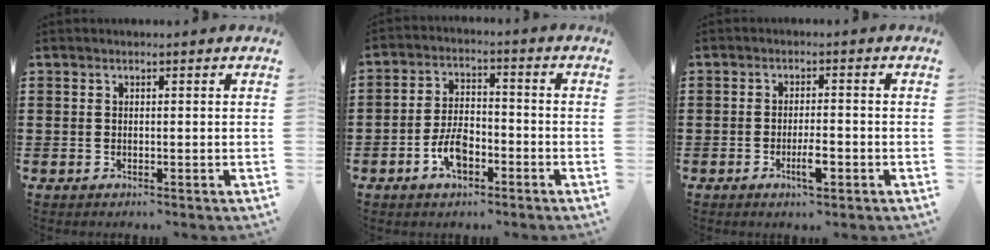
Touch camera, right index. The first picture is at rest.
{"total": 5.8, "force": [-2.7, 3.1, 4.1], "torque": [-0.093, 0.004, -0.056]}
{"total": 4.1, "force": [-1.7, 1.1, 3.5], "torque": [-0.063, 0.002, -0.031]}